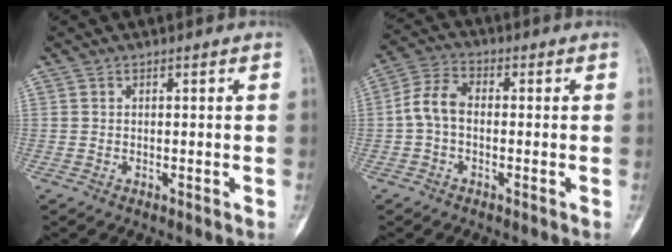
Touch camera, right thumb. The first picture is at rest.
{"total": 6.2, "force": [-0.7, 4.1, 4.7], "torque": [-0.089, 0.019, -0.024]}